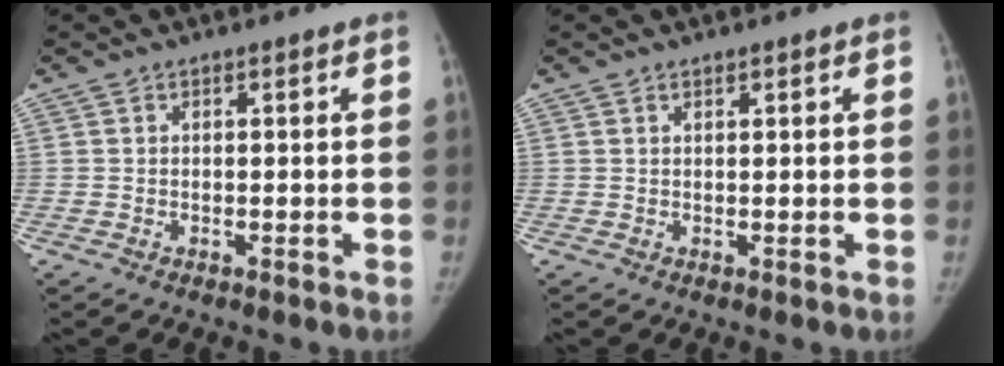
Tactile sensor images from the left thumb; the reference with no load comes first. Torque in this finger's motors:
{"motor_torque": [-0.16, -0.23, -0.16, 0.25, -0.05]}